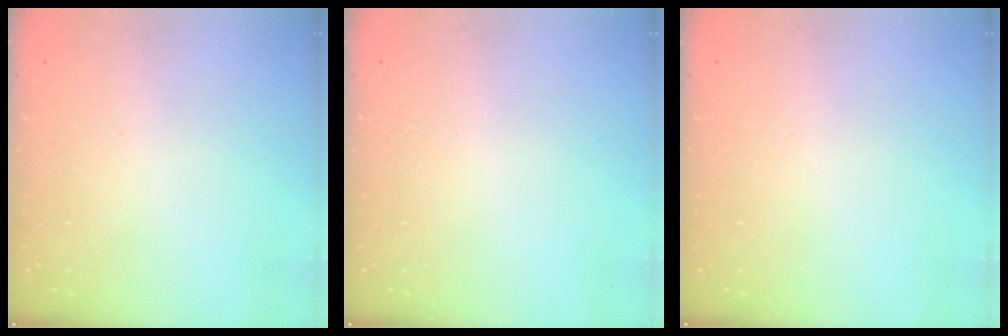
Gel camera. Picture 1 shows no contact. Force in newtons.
{"total": 0.0}
{"total": 0.0}